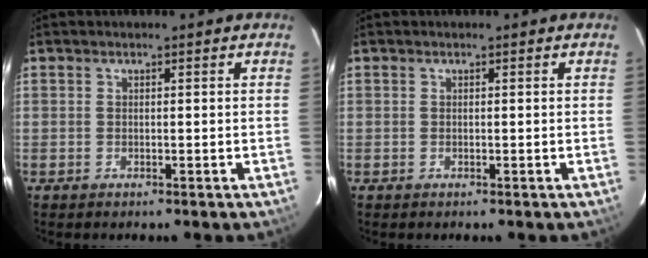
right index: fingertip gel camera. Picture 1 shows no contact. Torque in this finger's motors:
{"motor_torque": [0.00, 0.00, 0.02, 0.00]}